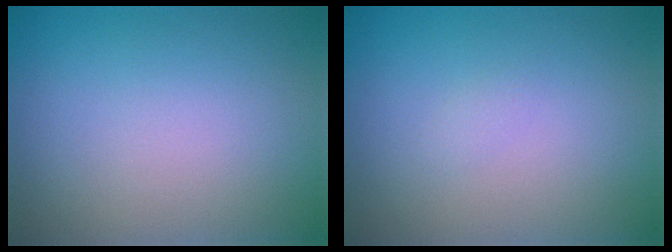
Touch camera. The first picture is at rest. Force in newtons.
{"total": 0.5, "press": 0.5, "slide": 0.0}